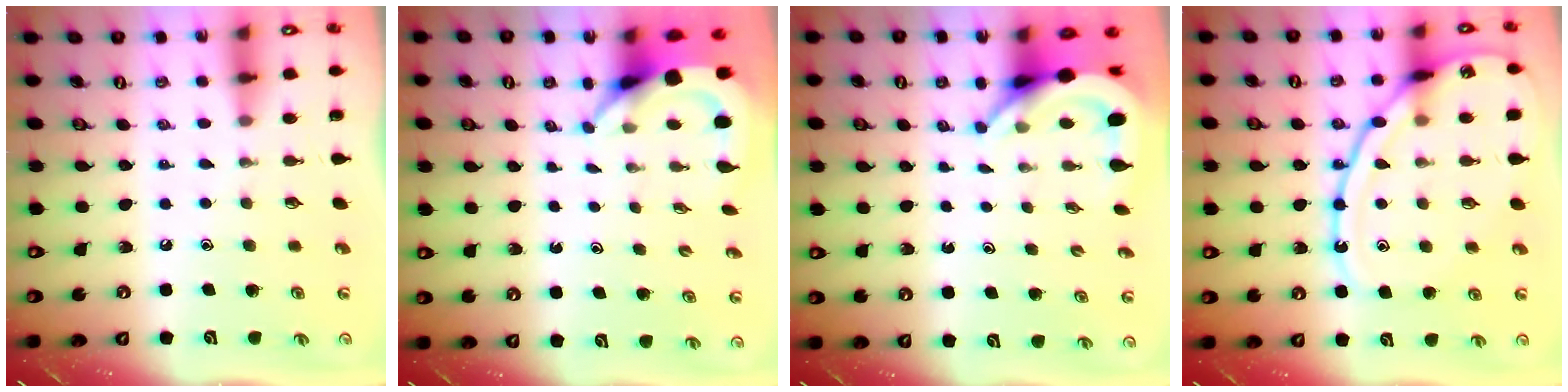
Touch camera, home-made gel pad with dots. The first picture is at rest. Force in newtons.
{"total": 4.4, "press": 4.3, "slide": 0.5}
{"total": 5.6, "press": 5.6, "slide": 0.7}
{"total": 16.0, "press": 16.0, "slide": 1.4}